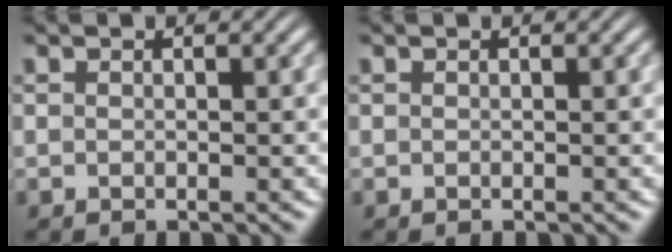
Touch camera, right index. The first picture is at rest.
{"total": 0.0}